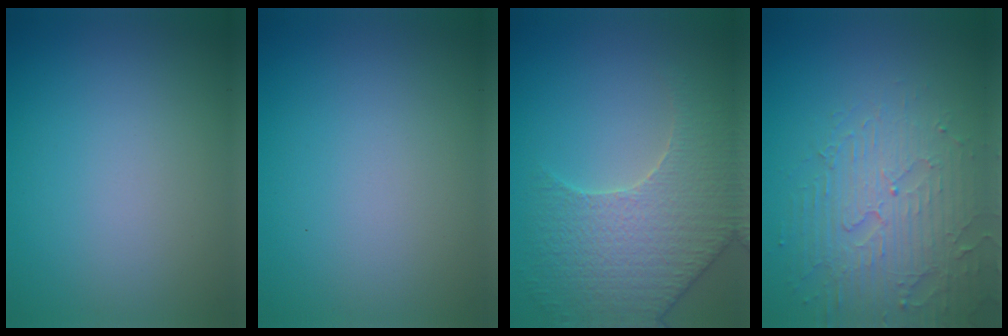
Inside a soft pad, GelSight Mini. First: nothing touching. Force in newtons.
{"total": 0.0}
{"total": 5.3, "press": 5.0, "slide": 1.7}
{"total": 4.5, "press": 4.3, "slide": 1.3}